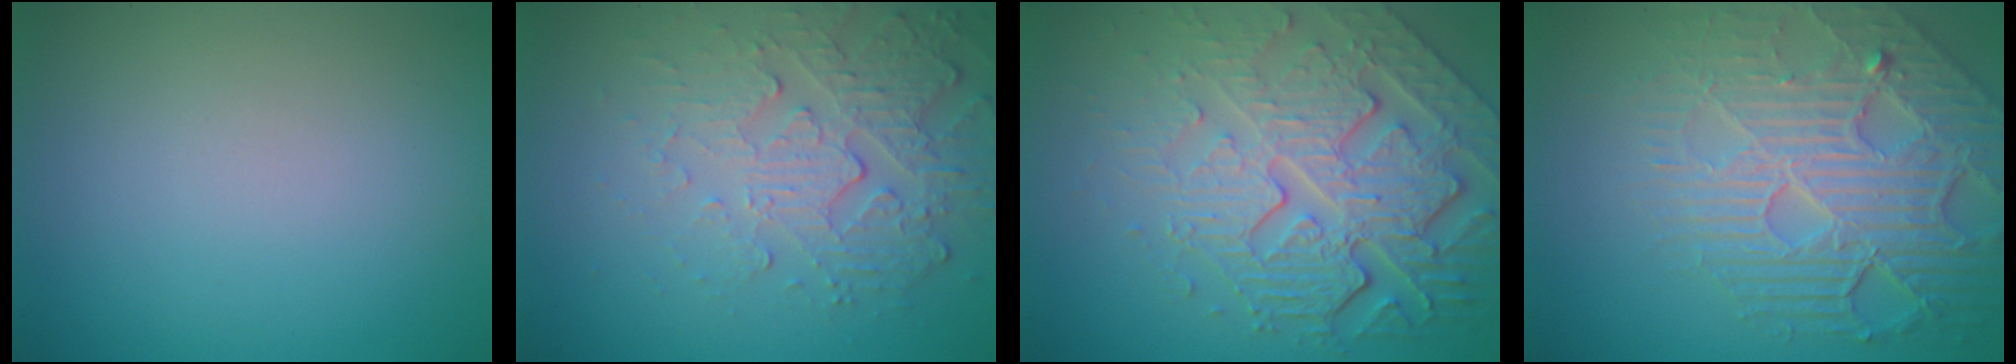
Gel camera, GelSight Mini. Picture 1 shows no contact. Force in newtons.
{"total": 5.3, "press": 3.7, "slide": 3.9}
{"total": 8.2, "press": 5.8, "slide": 5.8}
{"total": 7.5, "press": 5.7, "slide": 4.9}